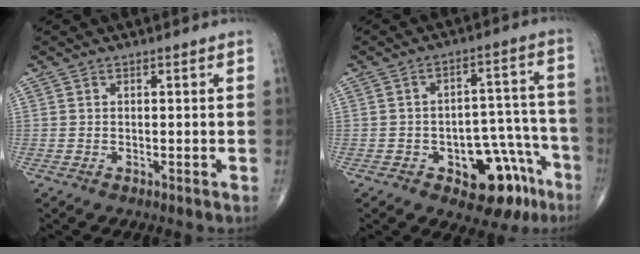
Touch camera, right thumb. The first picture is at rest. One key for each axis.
{"total": 13.7, "fx": -7.0, "fy": 7.4, "fz": 9.2, "tx": -0.069, "ty": 0.061, "tz": -0.086}